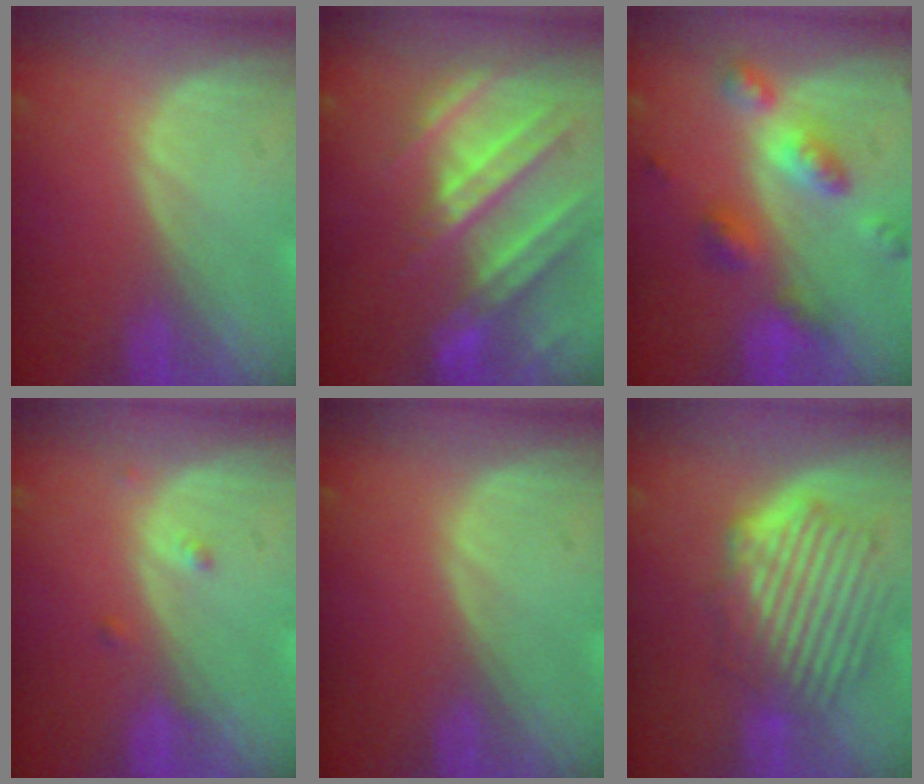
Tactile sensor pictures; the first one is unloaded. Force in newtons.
{"total": 10.2, "press": 9.5, "slide": 3.8}
{"total": 7.4, "press": 7.3, "slide": 0.5}
{"total": 1.3, "press": 1.3, "slide": 0.0}
{"total": 0.0}
{"total": 9.4, "press": 8.3, "slide": 4.5}